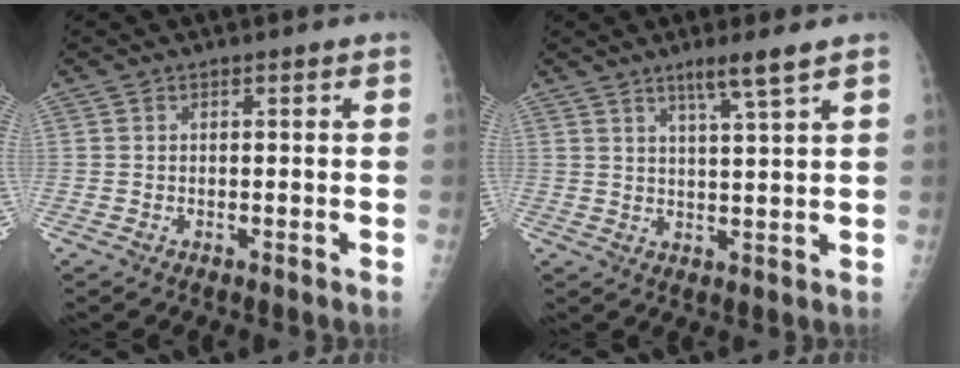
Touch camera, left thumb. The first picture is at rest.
{"total": 5.0, "force": [3.4, -0.3, 3.7], "torque": [-0.065, -0.024, 0.062]}